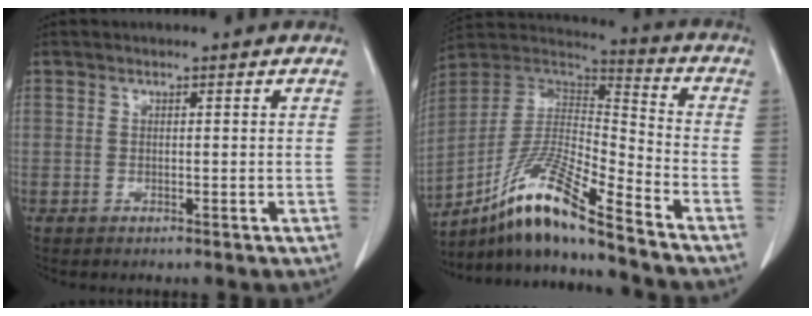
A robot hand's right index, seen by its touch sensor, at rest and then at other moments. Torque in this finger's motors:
{"motor_torque": [0.83, -0.81, 0.53, 0.16]}